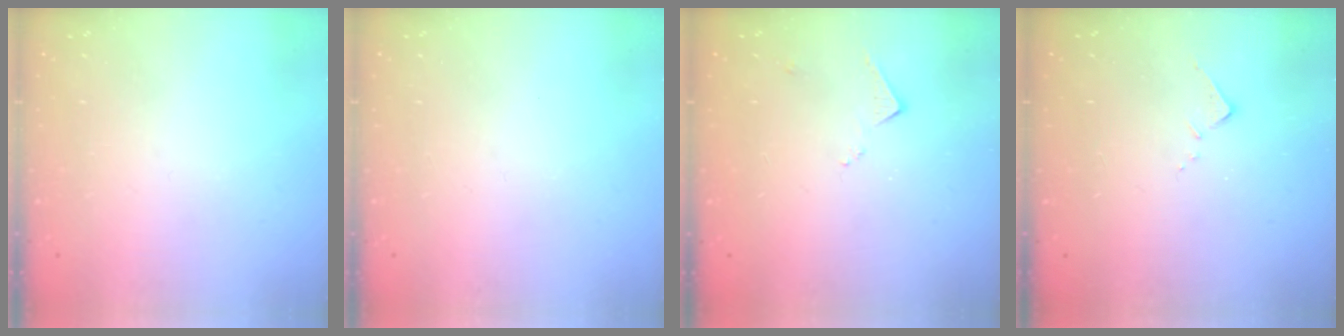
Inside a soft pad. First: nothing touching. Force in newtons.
{"total": 0.0}
{"total": 6.0, "press": 6.0, "slide": 0.6}
{"total": 6.8, "press": 6.8, "slide": 0.5}